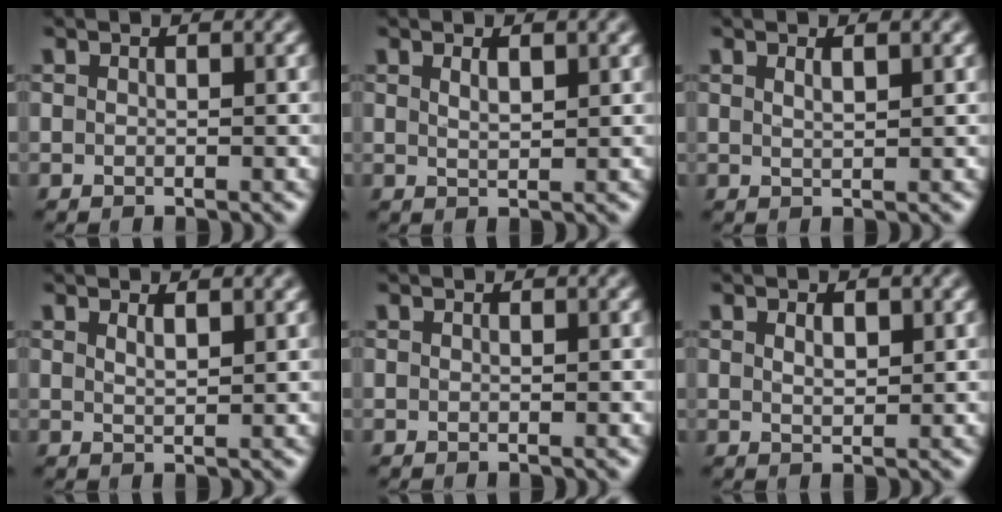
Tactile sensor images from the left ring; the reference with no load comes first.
{"total": 1.6, "force": [0.9, 0.5, 1.2], "torque": [-0.018, 0.000, 0.016]}
{"total": 1.3, "force": [0.8, 0.4, 1.0], "torque": [-0.011, 0.003, 0.011]}
{"total": 1.5, "force": [1.0, 0.4, 0.9], "torque": [-0.011, 0.001, 0.017]}
{"total": 0.0}
{"total": 1.7, "force": [0.8, 0.8, 1.3], "torque": [-0.024, -0.001, 0.017]}